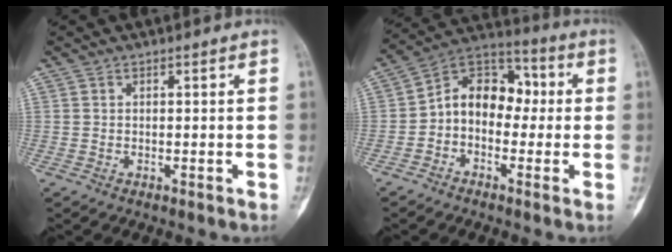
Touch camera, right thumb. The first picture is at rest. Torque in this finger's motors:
{"motor_torque": [0.22, 0.22, 0.56, -0.35, 0.05]}